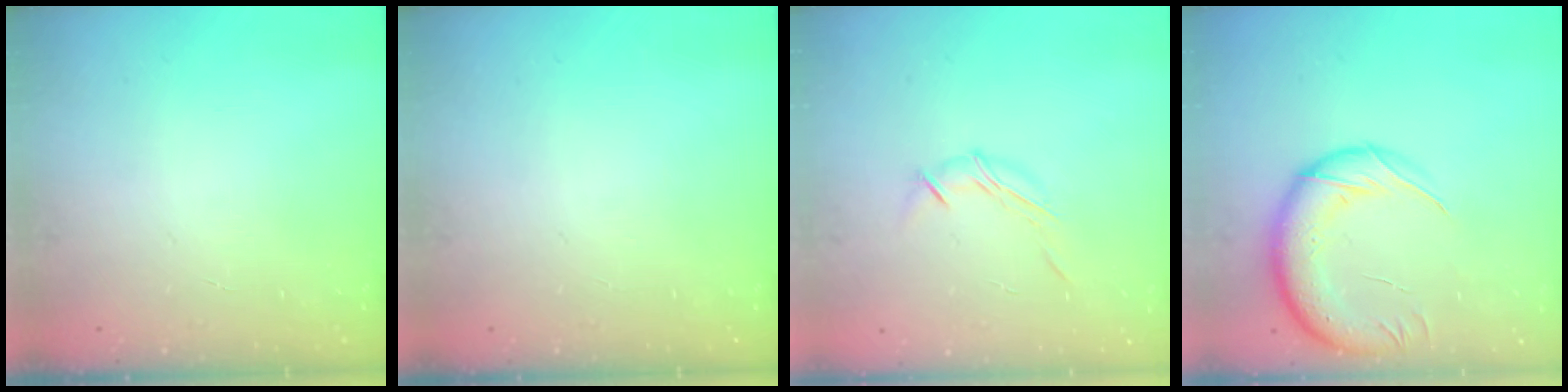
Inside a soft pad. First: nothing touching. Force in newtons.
{"total": 0.0}
{"total": 5.6, "press": 5.5, "slide": 0.8}
{"total": 16.9, "press": 16.4, "slide": 3.8}